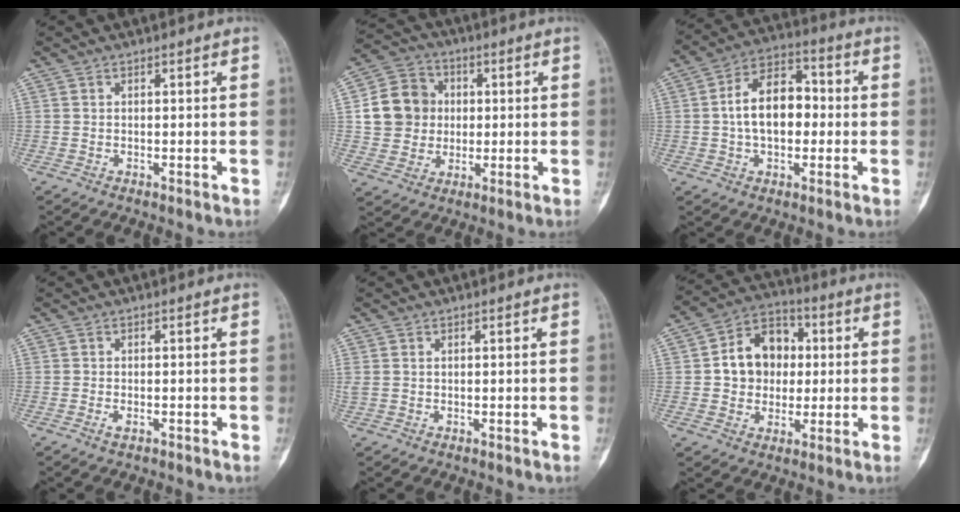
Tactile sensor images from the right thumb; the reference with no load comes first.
{"total": 11.7, "force": [1.1, 10.7, 4.8], "torque": [-0.061, 0.013, 0.018]}
{"total": 12.6, "force": [0.0, 8.1, 9.7], "torque": [-0.146, 0.032, -0.007]}
{"total": 1.2, "force": [-0.6, 0.5, 0.9], "torque": [-0.021, 0.001, -0.011]}
{"total": 1.4, "force": [0.4, 1.0, 0.9], "torque": [-0.036, 0.011, 0.015]}
{"total": 12.5, "force": [1.1, 10.1, 7.2], "torque": [-0.073, 0.020, 0.013]}